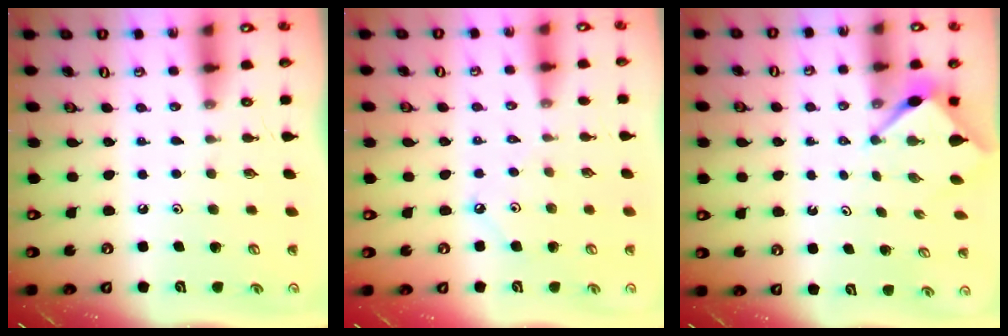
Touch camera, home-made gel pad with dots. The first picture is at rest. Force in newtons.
{"total": 3.1, "press": 3.1, "slide": 0.1}
{"total": 2.9, "press": 2.8, "slide": 0.3}